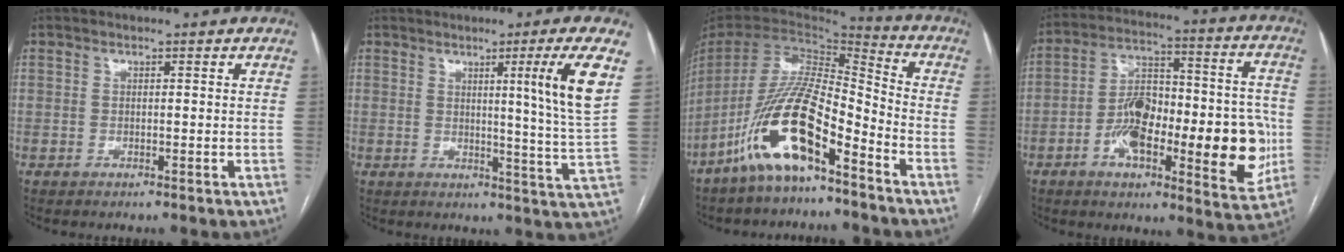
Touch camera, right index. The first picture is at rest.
{"total": 9.4, "force": [3.4, -3.1, 8.2], "torque": [-0.111, -0.026, 0.052]}
{"total": 16.0, "force": [-9.6, 3.2, 12.4], "torque": [-0.247, -0.007, -0.179]}
{"total": 21.4, "force": [-5.0, 7.1, 19.6], "torque": [-0.262, 0.027, -0.062]}